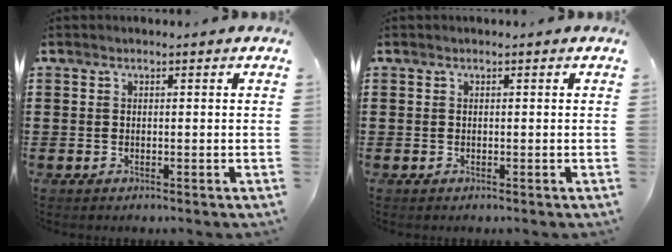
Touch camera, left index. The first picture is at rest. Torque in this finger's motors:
{"motor_torque": [-0.05, -0.02, 0.00, 0.00]}